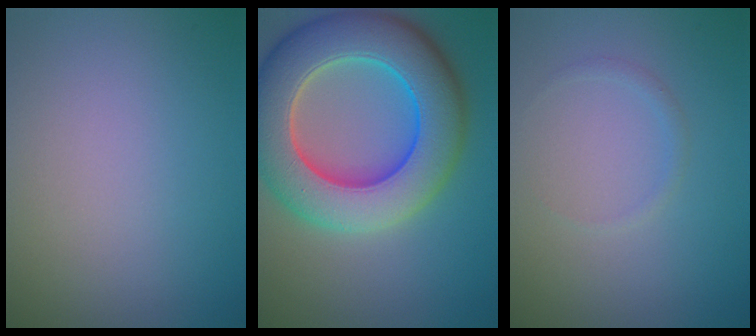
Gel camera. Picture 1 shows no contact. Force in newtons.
{"total": 11.6, "press": 11.6, "slide": 0.7}
{"total": 0.7, "press": 0.7, "slide": 0.1}